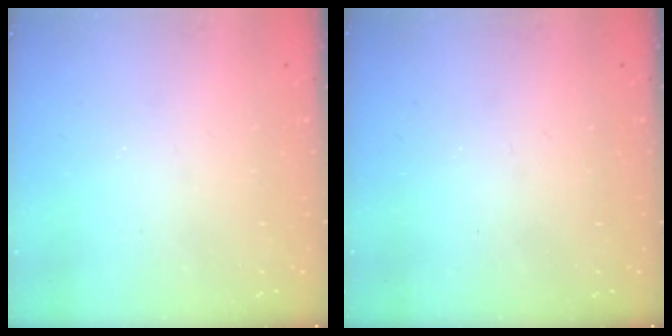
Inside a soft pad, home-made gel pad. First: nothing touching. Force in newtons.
{"total": 0.0}